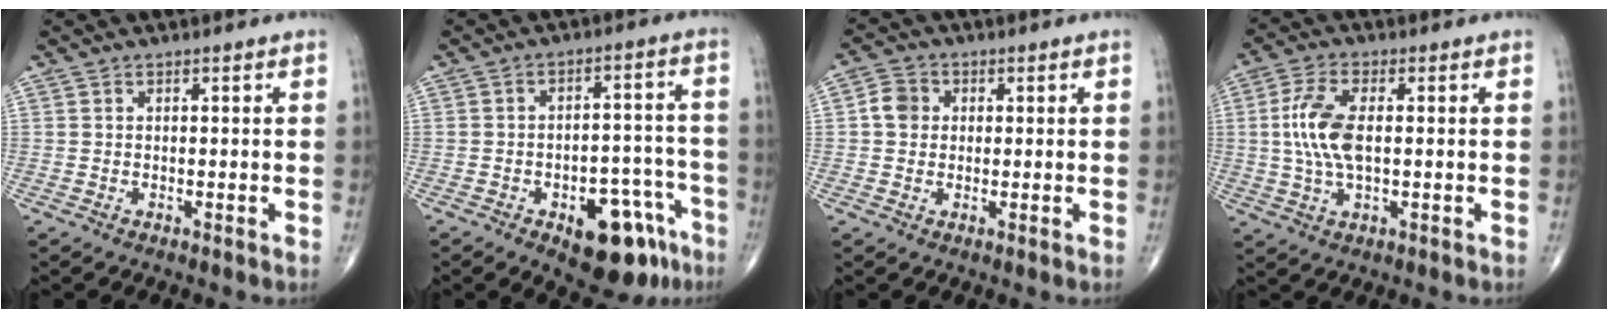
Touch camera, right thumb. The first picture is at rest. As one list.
[{"total": 14.5, "force": [-7.9, 7.1, 10.0], "torque": [-0.094, 0.056, -0.099]}, {"total": 4.2, "force": [0.4, 3.8, 1.9], "torque": [-0.023, 0.007, 0.000]}, {"total": 9.1, "force": [0.5, 4.1, 8.1], "torque": [-0.182, 0.005, 0.010]}]